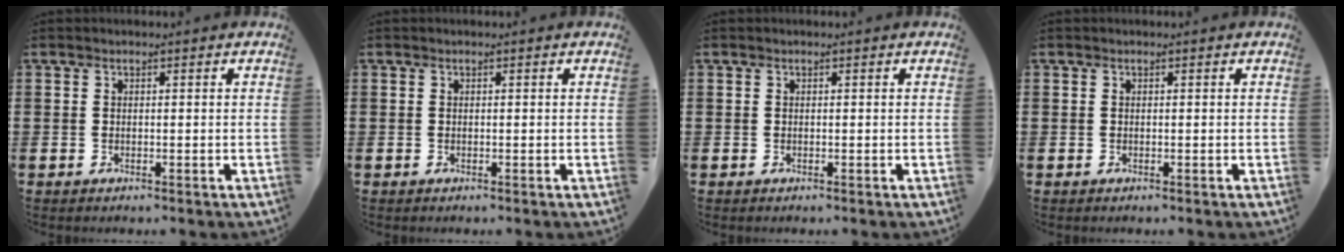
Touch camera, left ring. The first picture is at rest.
{"total": 0.0}
{"total": 0.0}
{"total": 0.0}